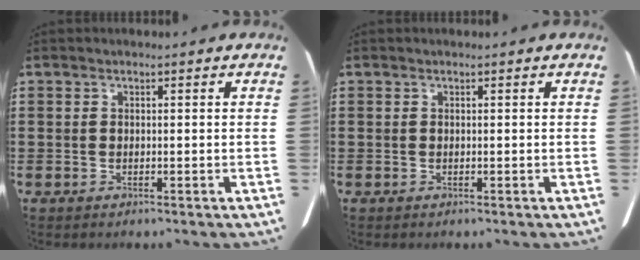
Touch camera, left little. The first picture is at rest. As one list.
[{"total": 0.0}]